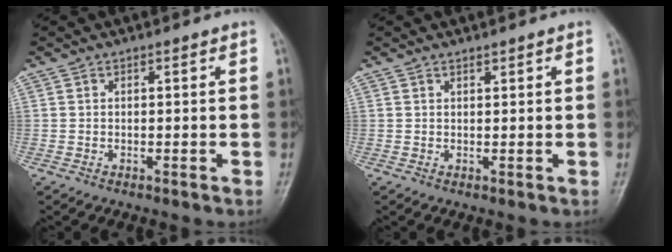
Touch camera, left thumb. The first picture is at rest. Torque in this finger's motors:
{"motor_torque": [-0.01, -0.11, -0.17, -0.05, 0.01]}